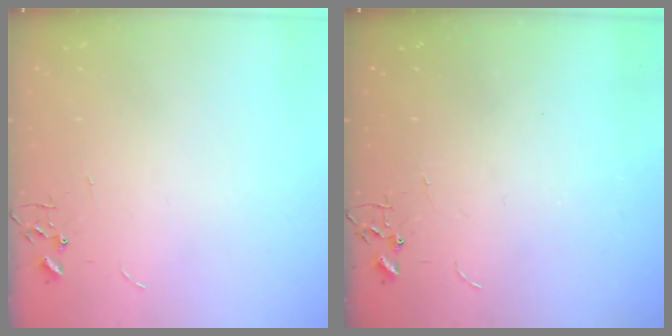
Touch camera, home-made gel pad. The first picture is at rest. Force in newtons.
{"total": 0.0}